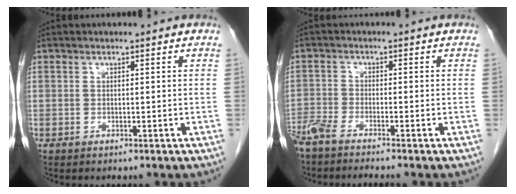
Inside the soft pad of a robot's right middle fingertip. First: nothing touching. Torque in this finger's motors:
{"motor_torque": [1.09, -0.89, 0.15, 0.13]}